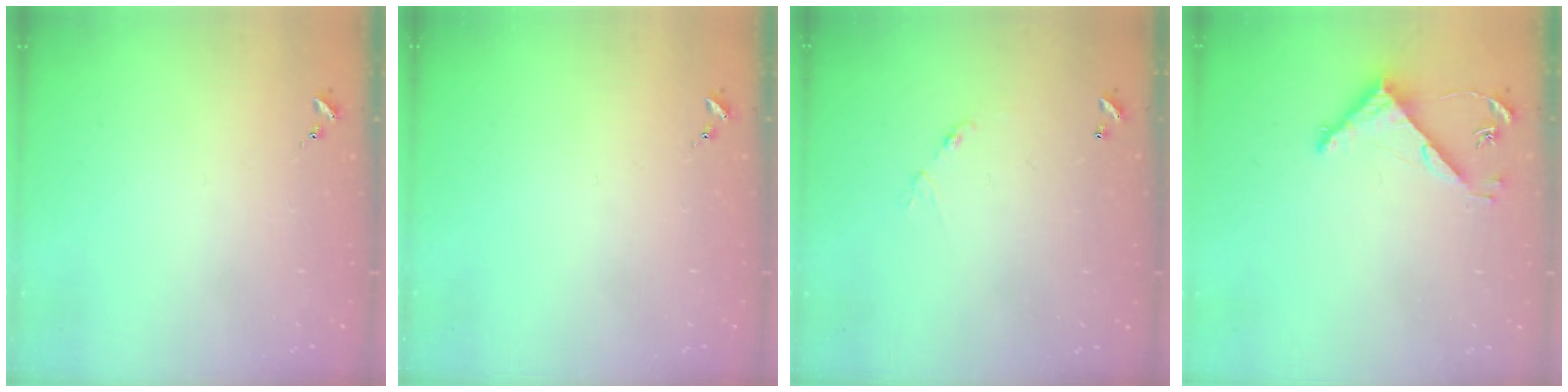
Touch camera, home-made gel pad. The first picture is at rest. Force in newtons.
{"total": 0.0}
{"total": 5.5, "press": 5.5, "slide": 0.4}
{"total": 4.8, "press": 4.8, "slide": 0.3}